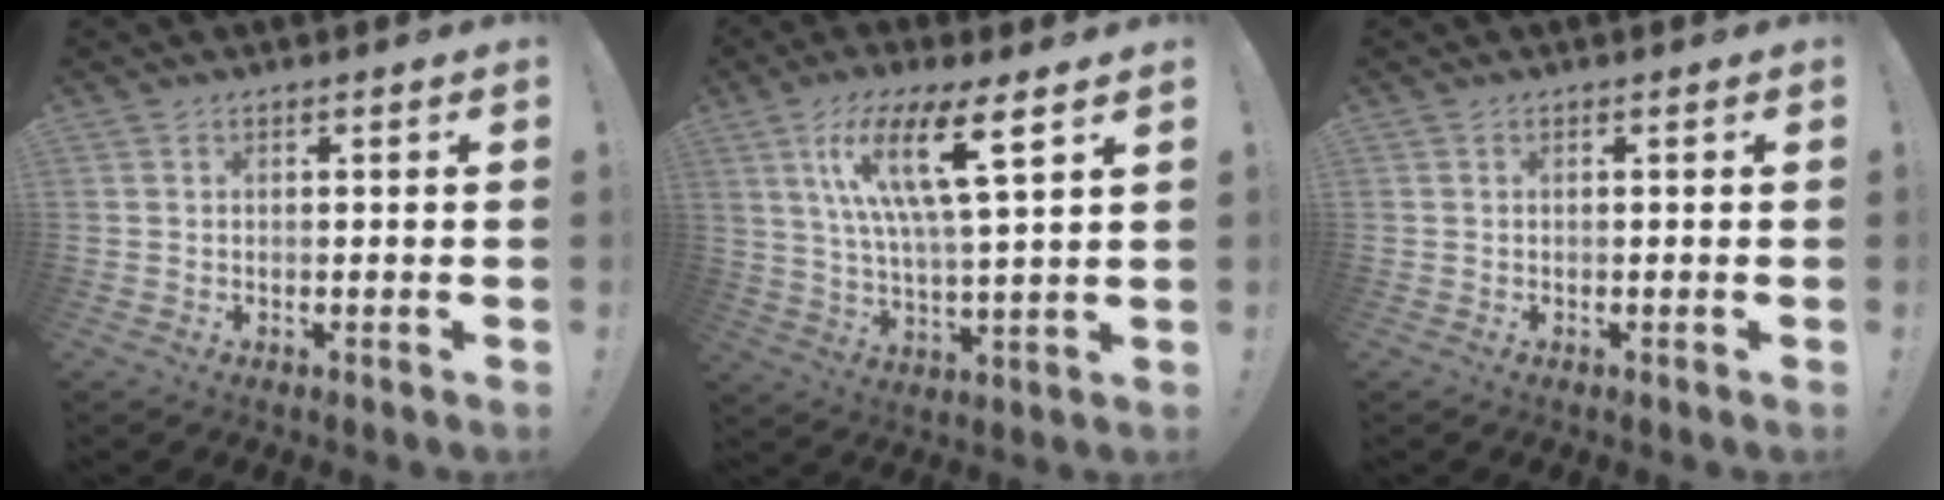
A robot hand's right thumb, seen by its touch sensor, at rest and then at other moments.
{"total": 16.3, "force": [8.3, 2.7, 13.8], "torque": [-0.245, -0.027, 0.122]}
{"total": 0.0}